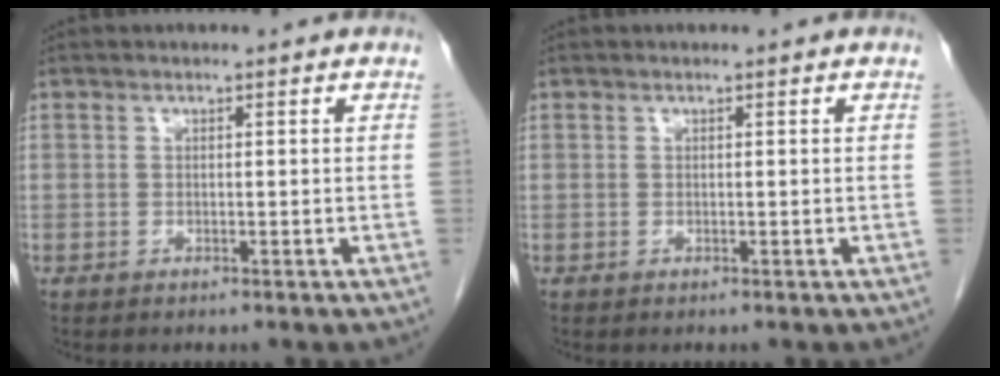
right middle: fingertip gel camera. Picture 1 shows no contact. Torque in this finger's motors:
{"motor_torque": [-0.16, 0.05, -0.02, 0.00]}